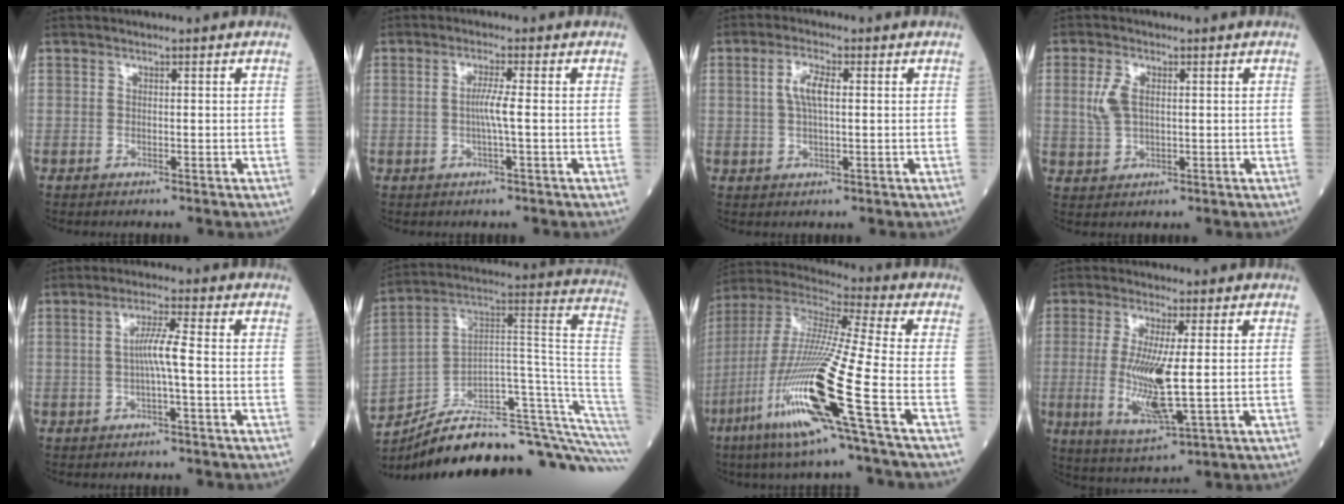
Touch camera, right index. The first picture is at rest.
{"total": 3.0, "force": [-0.2, -0.4, 3.0], "torque": [-0.058, -0.001, -0.005]}
{"total": 4.3, "force": [0.8, 1.2, 4.1], "torque": [-0.084, 0.009, 0.015]}
{"total": 4.2, "force": [0.7, 2.3, 3.5], "torque": [-0.089, 0.005, 0.018]}
{"total": 4.2, "force": [-0.5, -0.3, 4.2], "torque": [-0.077, 0.007, -0.007]}
{"total": 28.4, "force": [-22.4, 3.5, 17.1], "torque": [-0.136, 0.046, -0.322]}
{"total": 20.3, "force": [-8.3, -1.0, 18.5], "torque": [-0.415, -0.045, -0.174]}
{"total": 10.1, "force": [-0.3, 1.4, 10.0], "torque": [-0.218, -0.024, -0.001]}